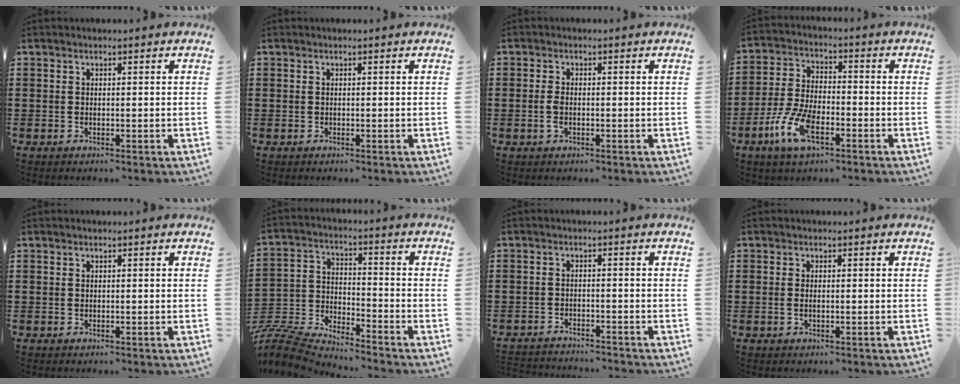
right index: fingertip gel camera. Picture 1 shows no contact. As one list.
[{"total": 0.0}, {"total": 2.0, "force": [-0.5, 0.8, 1.8], "torque": [-0.050, -0.007, -0.014]}, {"total": 8.6, "force": [-4.2, 3.6, 6.6], "torque": [-0.161, -0.009, -0.082]}, {"total": 0.0}, {"total": 6.4, "force": [-6.4, 0.6, 0.8], "torque": [-0.045, -0.011, -0.138]}, {"total": 2.4, "force": [-2.3, 0.1, -0.2], "torque": [-0.005, 0.000, -0.052]}, {"total": 0.7, "force": [-0.1, 0.2, 0.7], "torque": [-0.015, -0.002, -0.002]}]